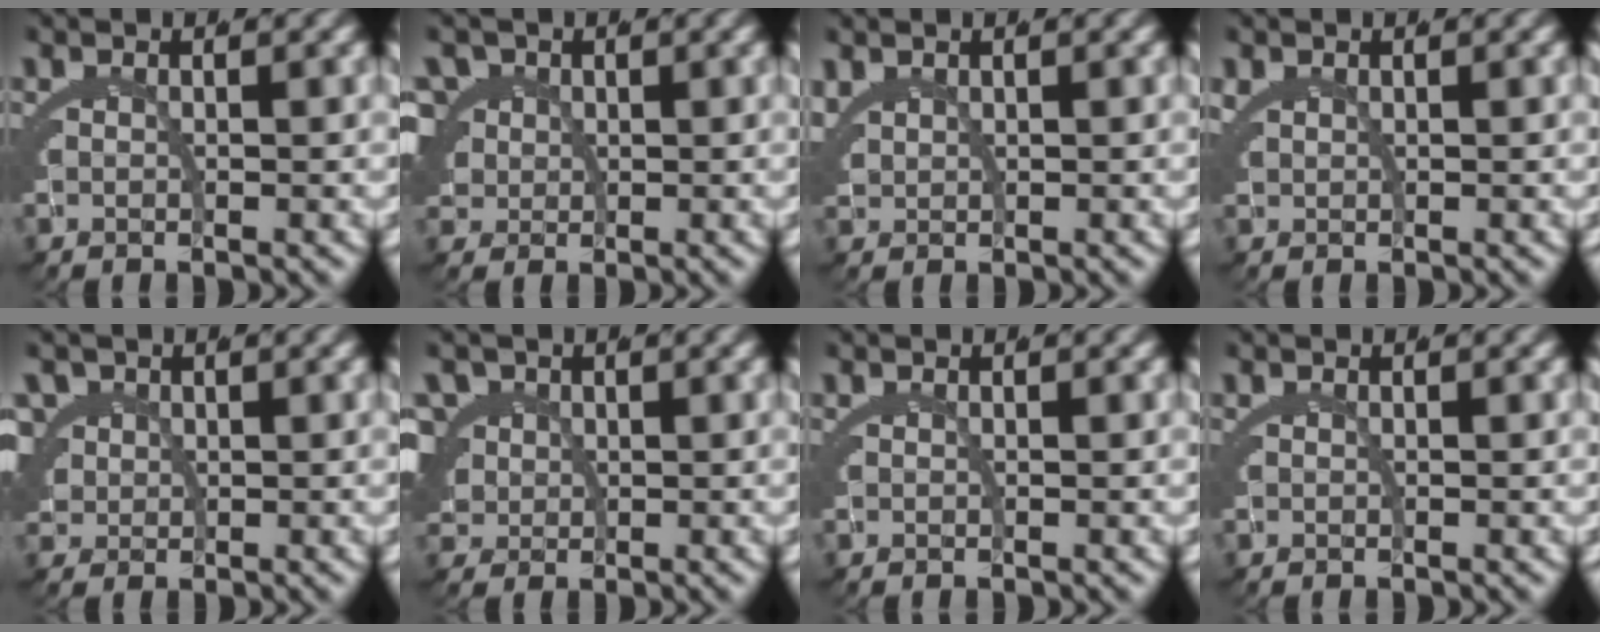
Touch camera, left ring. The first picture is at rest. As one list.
[{"total": 6.6, "force": [0.8, 6.0, 2.7], "torque": [-0.067, -0.014, 0.016]}, {"total": 2.1, "force": [1.4, 1.4, 0.5], "torque": [-0.017, 0.003, 0.029]}, {"total": 1.0, "force": [0.6, 0.7, 0.3], "torque": [-0.010, -0.002, 0.016]}, {"total": 5.5, "force": [1.2, 5.0, 2.0], "torque": [-0.053, -0.010, 0.021]}, {"total": 7.1, "force": [0.6, 6.4, 2.9], "torque": [-0.074, -0.019, 0.014]}, {"total": 0.0}, {"total": 0.0}]